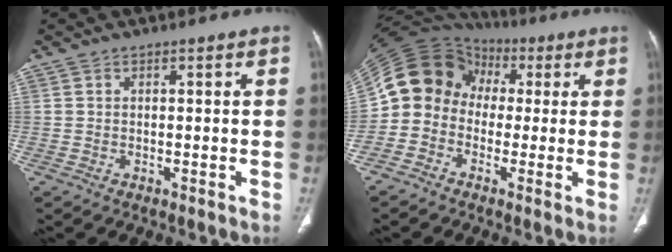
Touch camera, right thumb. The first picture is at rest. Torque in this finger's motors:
{"motor_torque": [1.44, 2.18, 1.01, -0.89, 0.10]}